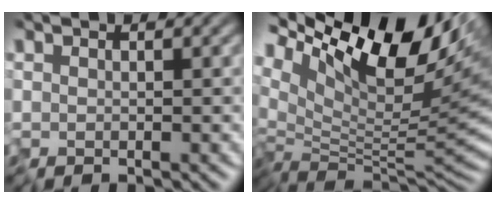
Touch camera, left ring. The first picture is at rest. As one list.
[{"total": 15.2, "force": [5.4, 7.2, 12.3], "torque": [-0.221, 0.017, 0.082]}]